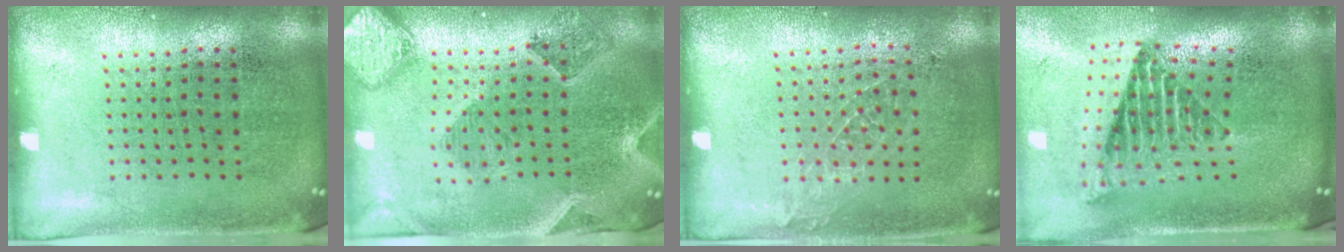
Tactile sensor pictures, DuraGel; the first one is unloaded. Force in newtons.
{"total": 1.7, "press": 1.6, "slide": 0.4}
{"total": 0.9, "press": 0.9, "slide": 0.1}
{"total": 2.6, "press": 1.6, "slide": 2.0}